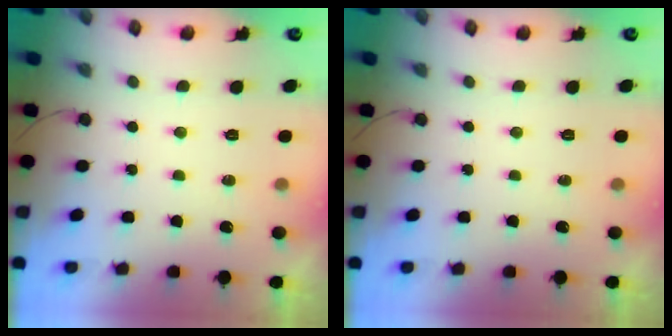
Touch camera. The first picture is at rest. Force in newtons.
{"total": 0.0}